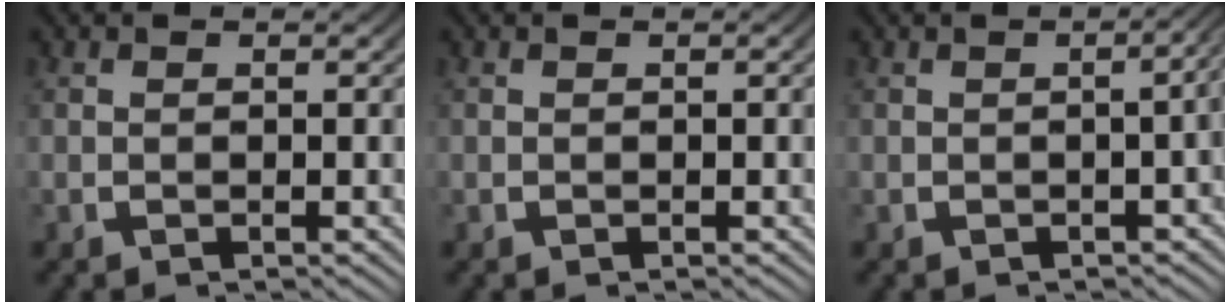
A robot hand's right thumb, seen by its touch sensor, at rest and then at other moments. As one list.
[{"total": 0.0}, {"total": 3.8, "force": [-0.1, 1.4, 3.5], "torque": [-0.032, 0.013, -0.005]}]